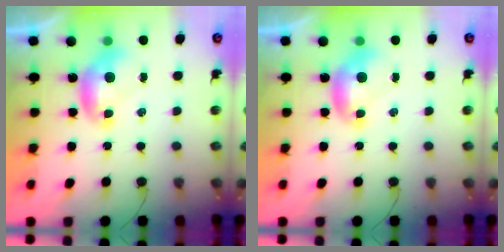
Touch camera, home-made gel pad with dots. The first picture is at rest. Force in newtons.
{"total": 0.0}